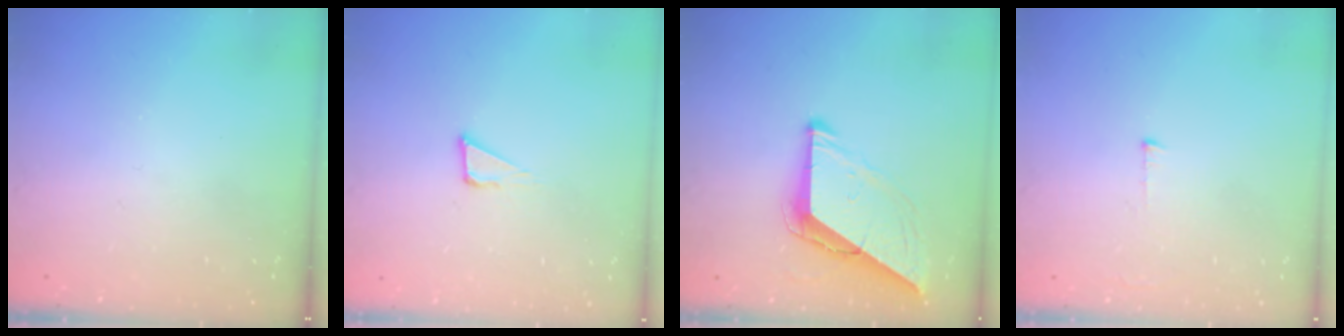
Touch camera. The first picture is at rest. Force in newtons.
{"total": 3.8, "press": 3.7, "slide": 0.9}
{"total": 10.0, "press": 9.9, "slide": 1.0}
{"total": 3.0, "press": 3.0, "slide": 0.3}